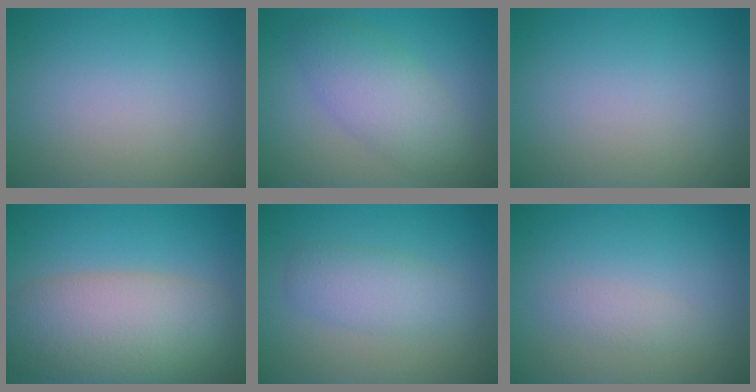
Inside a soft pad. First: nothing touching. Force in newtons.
{"total": 4.6, "press": 4.6, "slide": 0.2}
{"total": 0.0}
{"total": 9.6, "press": 9.6, "slide": 0.7}
{"total": 2.9, "press": 2.9, "slide": 0.1}
{"total": 1.1, "press": 1.1, "slide": 0.0}